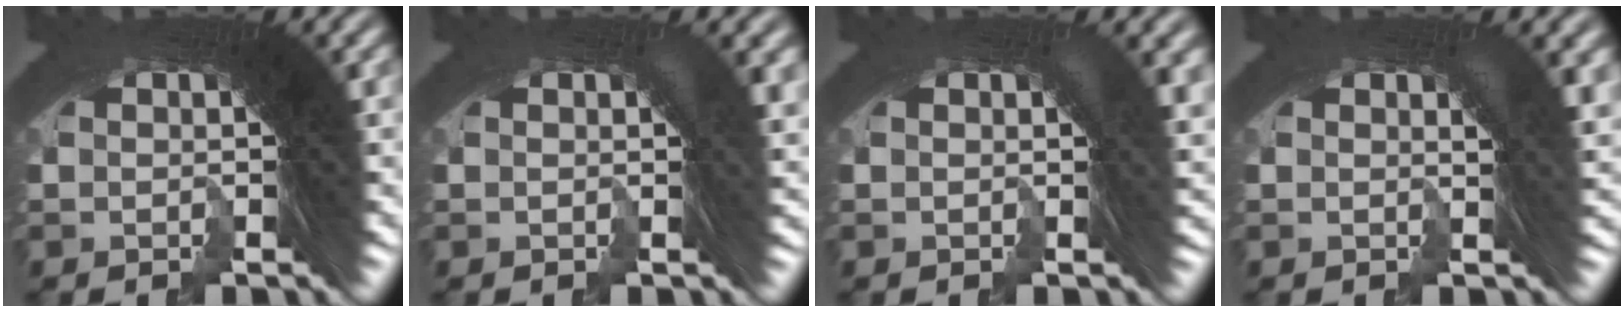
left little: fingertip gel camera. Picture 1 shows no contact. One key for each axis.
{"total": 0.7, "fx": 0.0, "fy": -0.2, "fz": 0.7, "tx": -0.011, "ty": 0.002, "tz": -0.001}
{"total": 0.8, "fx": 0.0, "fy": -0.1, "fz": 0.8, "tx": -0.012, "ty": 0.001, "tz": -0.001}
{"total": 1.2, "fx": 0.4, "fy": 0.0, "fz": 1.1, "tx": -0.019, "ty": -0.002, "tz": 0.005}